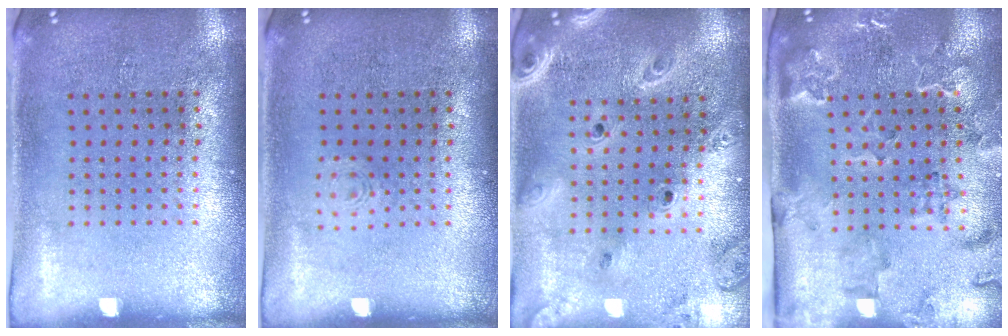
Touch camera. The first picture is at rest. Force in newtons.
{"total": 0.7, "press": 0.7, "slide": 0.2}
{"total": 2.7, "press": 2.3, "slide": 1.4}
{"total": 2.3, "press": 2.2, "slide": 0.5}